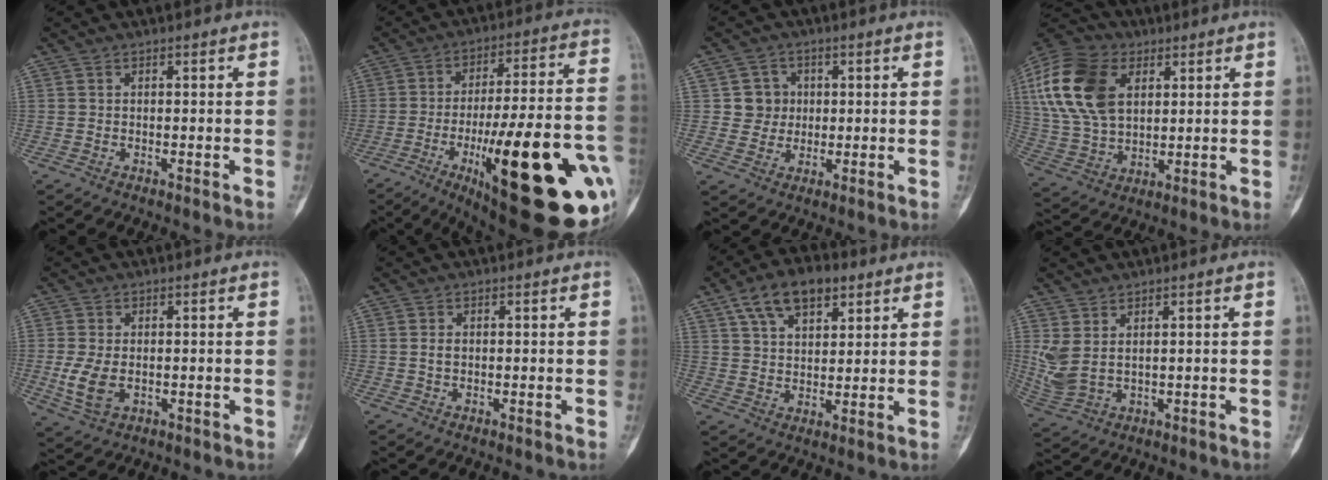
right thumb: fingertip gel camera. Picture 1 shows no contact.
{"total": 33.6, "force": [-10.5, 8.8, 30.6], "torque": [-0.377, 0.020, -0.143]}
{"total": 5.3, "force": [0.8, 5.2, 0.7], "torque": [0.022, 0.006, 0.009]}
{"total": 18.9, "force": [5.8, 12.4, 13.1], "torque": [-0.260, -0.003, 0.105]}
{"total": 6.5, "force": [-0.9, 4.2, 4.9], "torque": [-0.101, -0.008, -0.011]}
{"total": 1.3, "force": [0.0, 1.0, 0.9], "torque": [-0.016, 0.004, -0.001]}
{"total": 11.5, "force": [6.2, 6.2, 7.4], "torque": [-0.106, -0.007, 0.106]}
{"total": 5.9, "force": [1.5, 3.4, 4.7], "torque": [-0.112, -0.004, 0.046]}